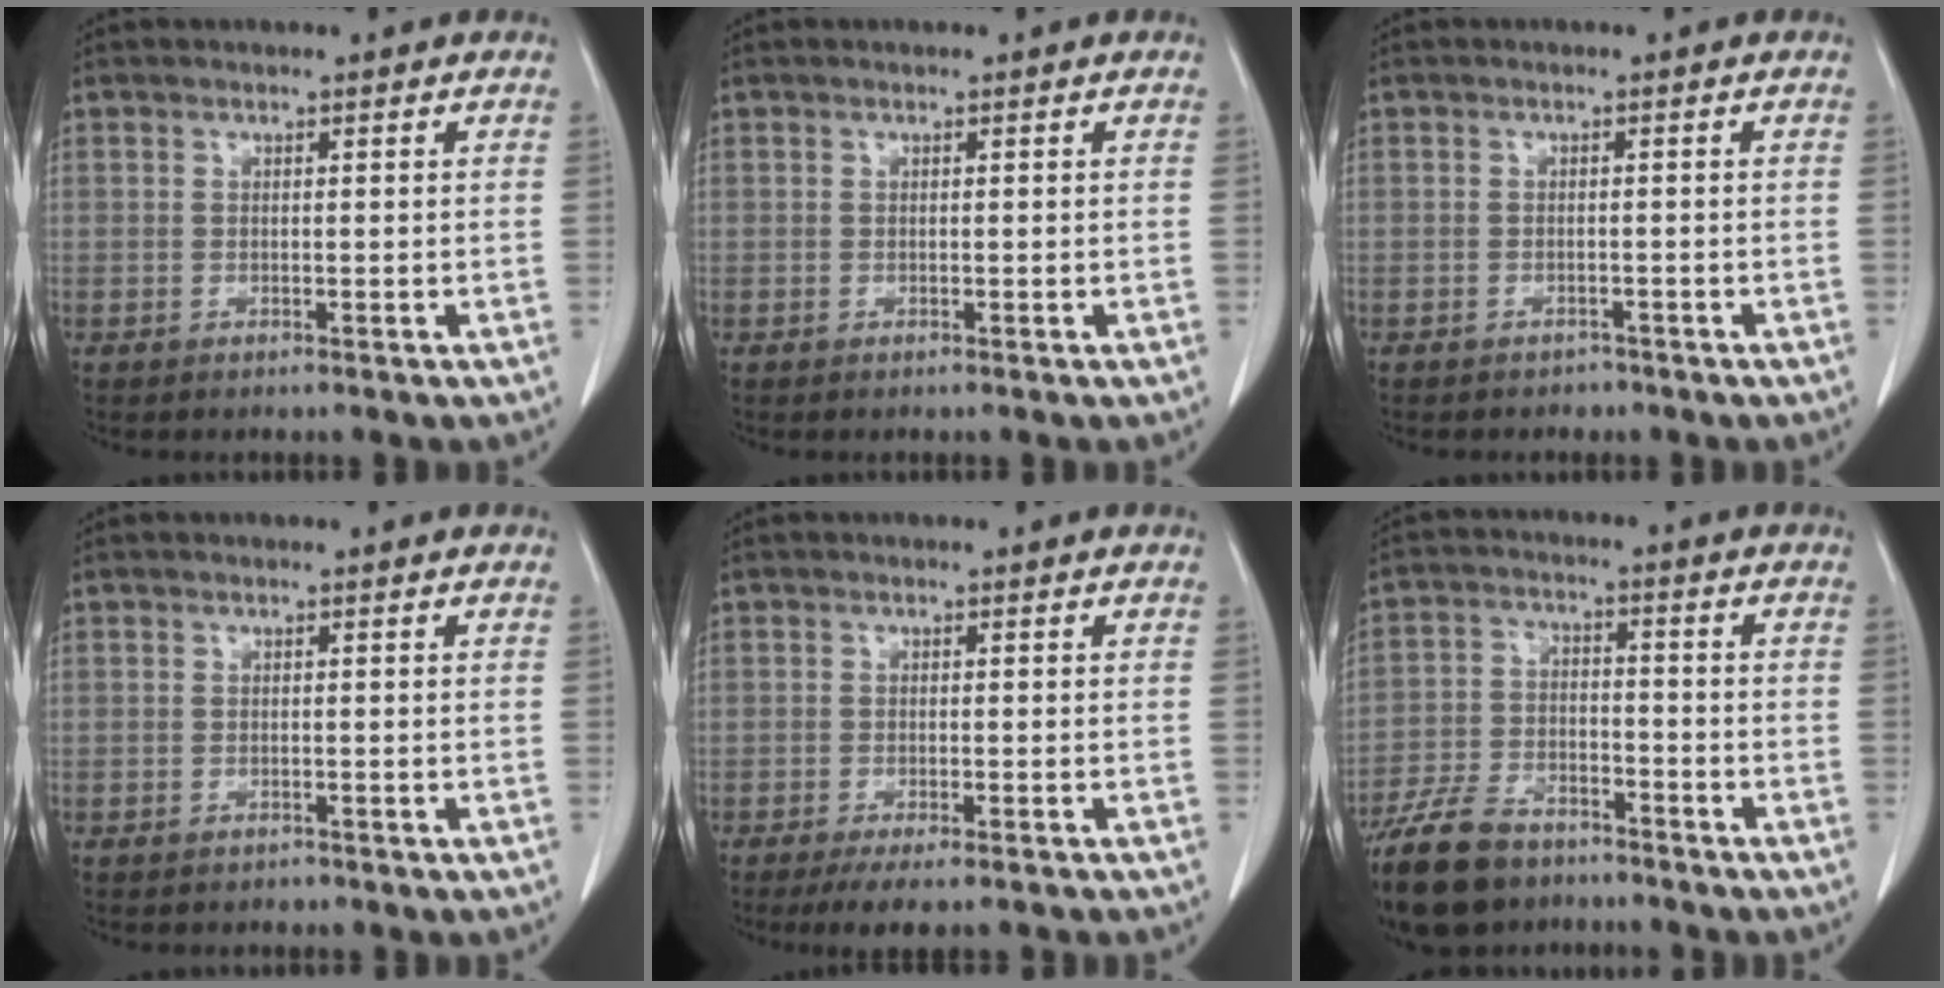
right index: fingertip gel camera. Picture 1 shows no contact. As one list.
[{"total": 0.0}, {"total": 1.4, "force": [-1.2, 0.8, 0.0], "torque": [-0.009, 0.001, -0.015]}, {"total": 0.8, "force": [-0.7, 0.3, 0.0], "torque": [-0.008, -0.001, -0.009]}, {"total": 7.3, "force": [-6.0, 1.3, 3.9], "torque": [-0.046, -0.009, -0.087]}, {"total": 12.0, "force": [-9.5, 5.2, 5.2], "torque": [-0.110, -0.014, -0.168]}]